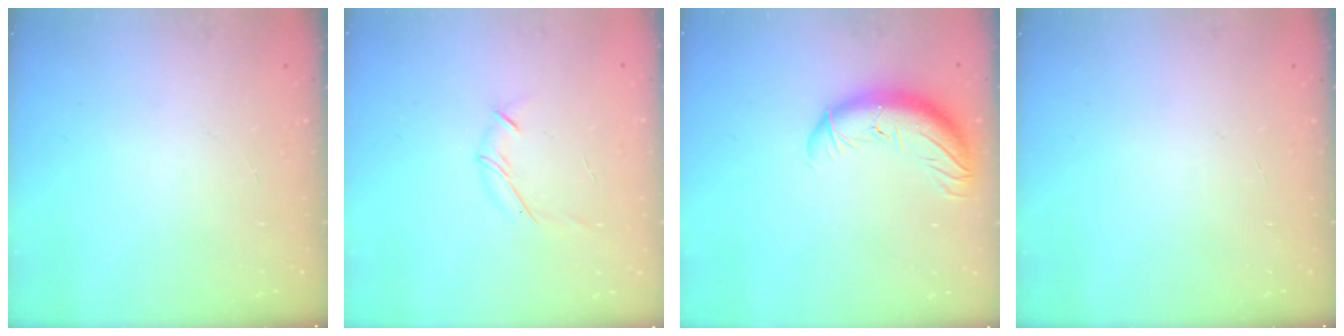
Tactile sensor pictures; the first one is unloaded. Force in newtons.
{"total": 5.9, "press": 5.8, "slide": 1.4}
{"total": 11.9, "press": 11.5, "slide": 3.2}
{"total": 0.0}